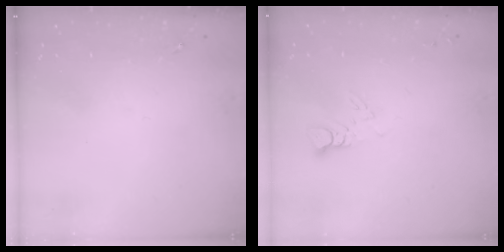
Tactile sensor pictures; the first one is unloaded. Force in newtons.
{"total": 3.2, "press": 3.2, "slide": 0.3}